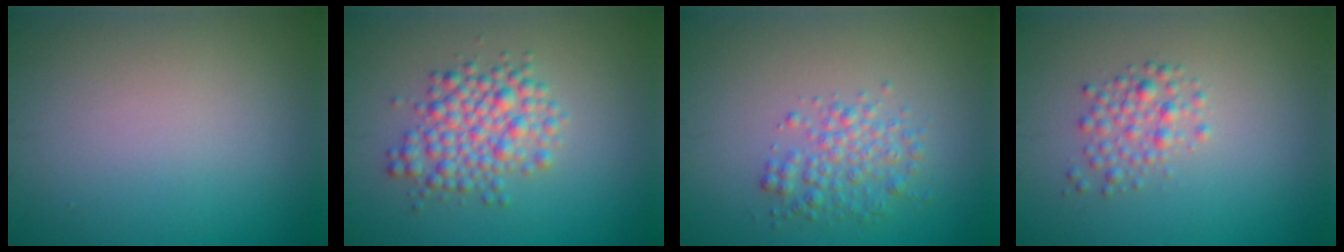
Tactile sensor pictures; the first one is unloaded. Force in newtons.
{"total": 4.2, "press": 4.2, "slide": 0.1}
{"total": 2.6, "press": 2.6, "slide": 0.0}
{"total": 2.1, "press": 2.1, "slide": 0.1}